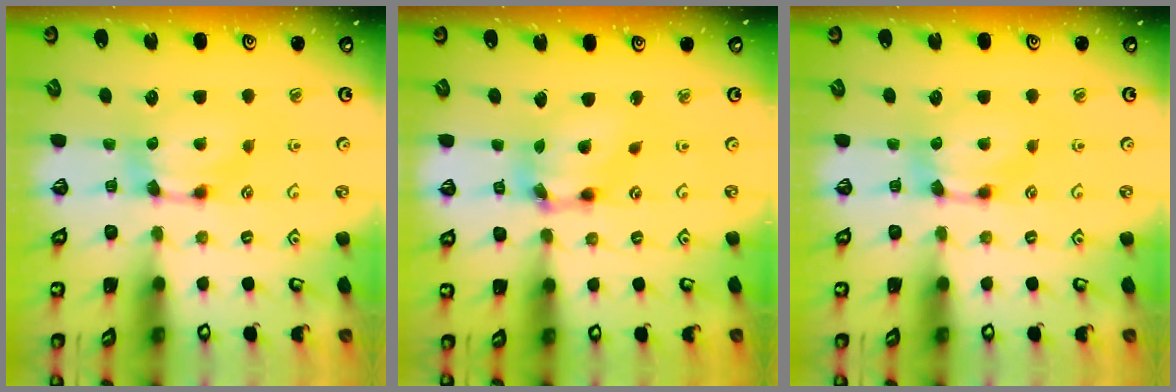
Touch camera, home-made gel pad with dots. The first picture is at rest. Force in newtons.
{"total": 5.0, "press": 4.6, "slide": 1.8}
{"total": 0.0}